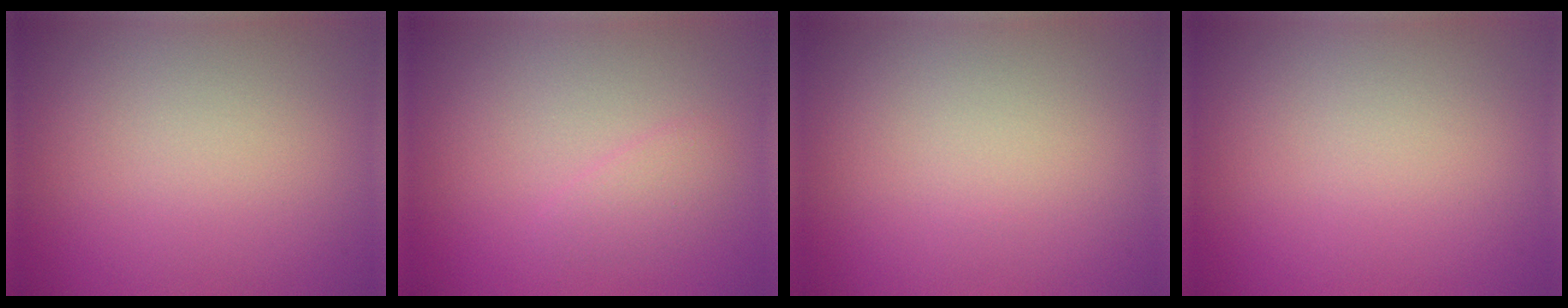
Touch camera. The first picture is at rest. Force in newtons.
{"total": 1.2, "press": 1.2, "slide": 0.1}
{"total": 0.0}
{"total": 0.0}